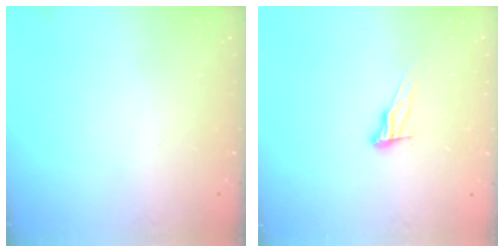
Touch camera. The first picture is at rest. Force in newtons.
{"total": 9.2, "press": 8.9, "slide": 2.5}